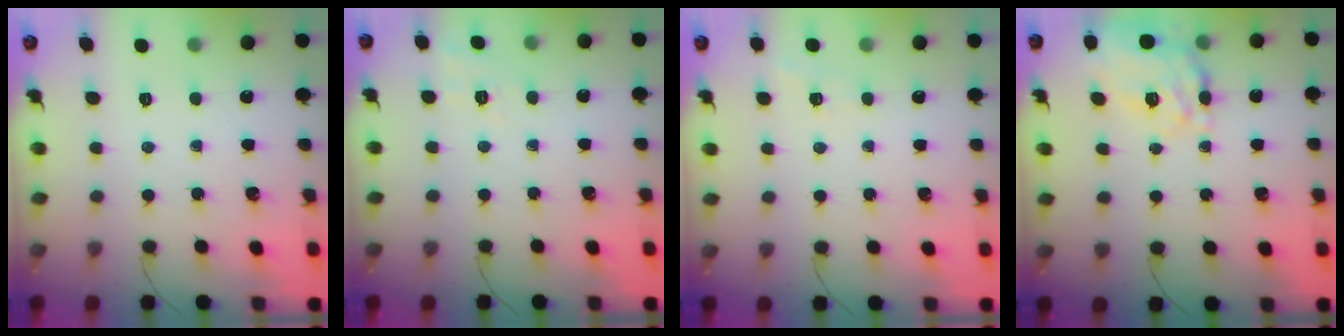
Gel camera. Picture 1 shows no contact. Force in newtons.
{"total": 2.0, "press": 0.9, "slide": 1.8}
{"total": 2.8, "press": 2.4, "slide": 1.6}
{"total": 14.7, "press": 14.2, "slide": 3.8}